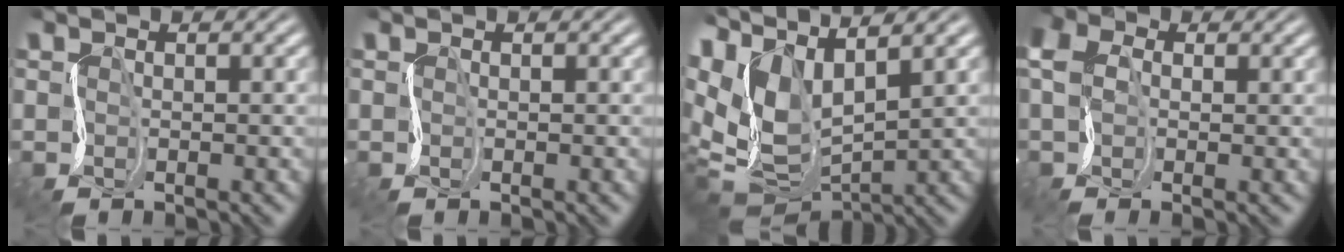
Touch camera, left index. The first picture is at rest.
{"total": 0.0}
{"total": 7.7, "force": [2.8, 3.6, 6.1], "torque": [-0.142, -0.005, 0.058]}
{"total": 4.8, "force": [0.5, 3.4, 3.3], "torque": [-0.067, 0.025, -0.009]}